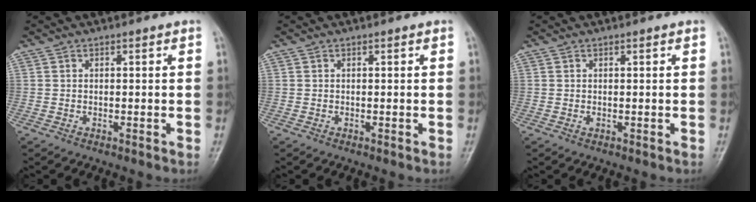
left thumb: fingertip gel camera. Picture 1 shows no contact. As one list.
[{"total": 0.0}, {"total": 0.5, "force": [0.2, 0.3, 0.4], "torque": [-0.005, 0.002, 0.004]}]